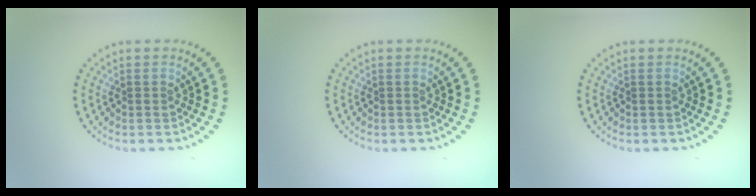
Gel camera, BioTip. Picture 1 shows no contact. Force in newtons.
{"total": 0.0}
{"total": 0.0}